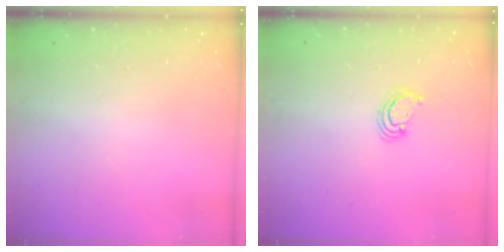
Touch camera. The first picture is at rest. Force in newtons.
{"total": 2.6, "press": 2.5, "slide": 0.2}